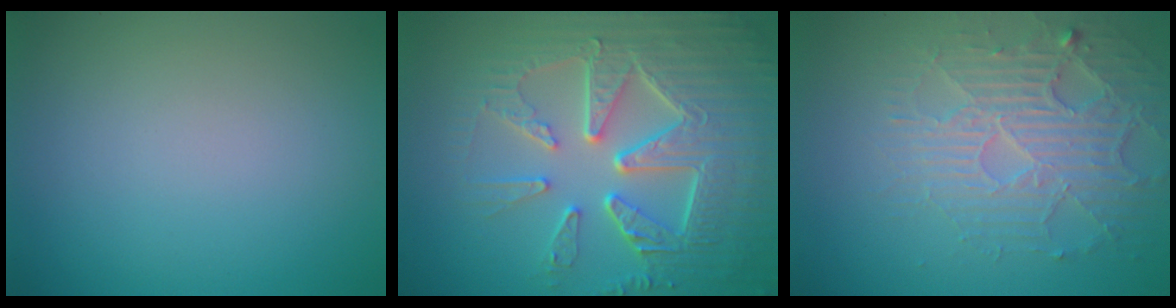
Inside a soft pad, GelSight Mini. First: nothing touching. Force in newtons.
{"total": 9.1, "press": 6.5, "slide": 6.3}
{"total": 4.6, "press": 4.0, "slide": 2.2}